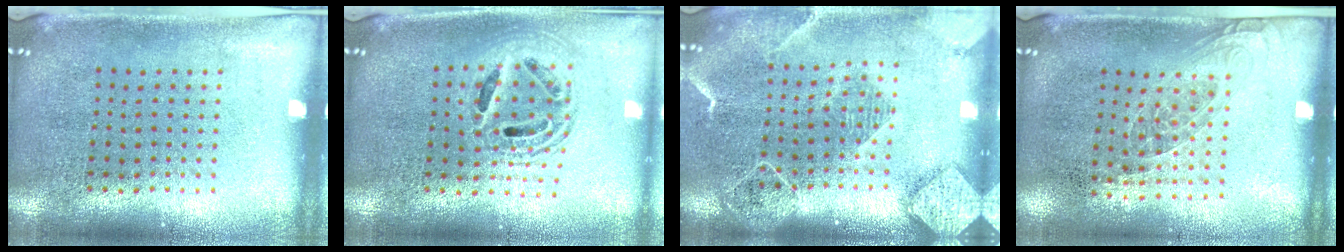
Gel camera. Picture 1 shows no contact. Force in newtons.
{"total": 1.7, "press": 1.4, "slide": 1.0}
{"total": 2.3, "press": 1.9, "slide": 1.2}
{"total": 1.0, "press": 0.9, "slide": 0.6}